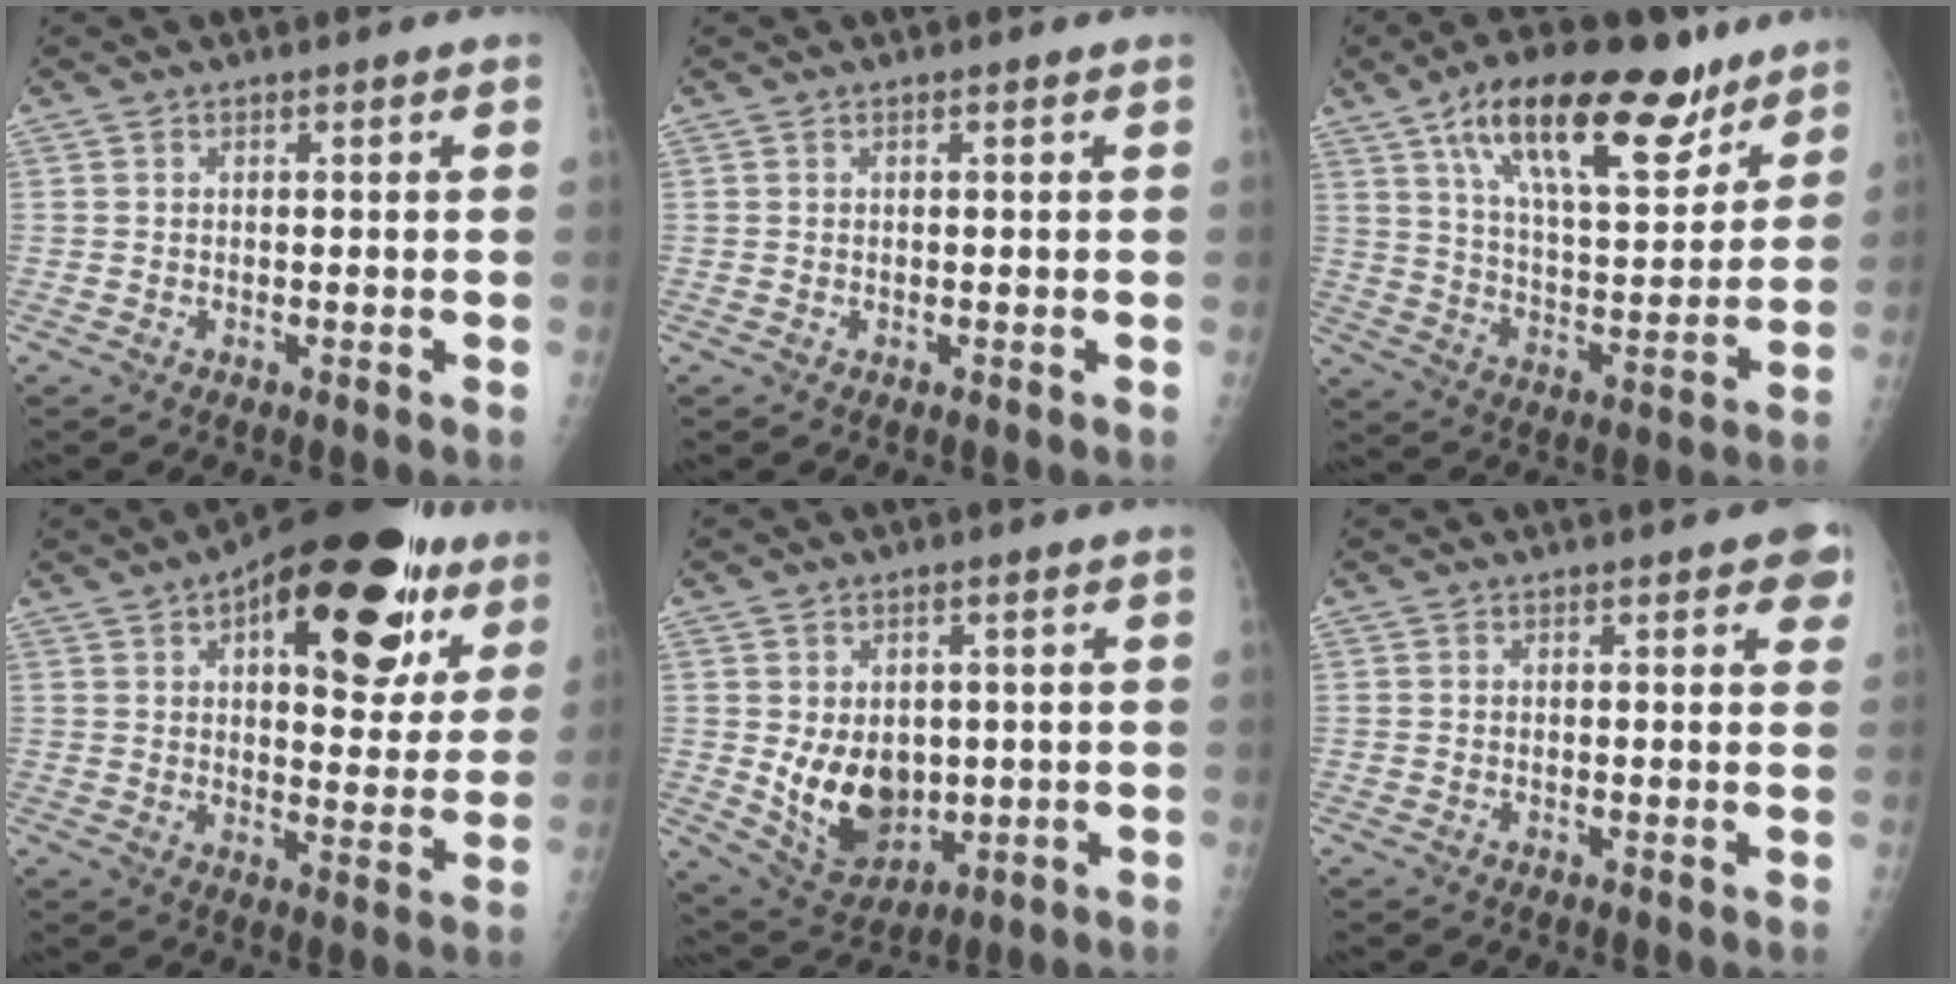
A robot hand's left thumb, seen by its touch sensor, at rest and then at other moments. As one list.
[{"total": 0.0}, {"total": 22.9, "force": [14.1, 9.1, 15.5], "torque": [-0.213, -0.049, 0.236]}, {"total": 26.0, "force": [12.5, 11.3, 19.8], "torque": [-0.238, -0.008, 0.174]}, {"total": 10.7, "force": [0.0, 7.8, 7.4], "torque": [-0.087, -0.021, 0.026]}, {"total": 4.2, "force": [2.2, 1.5, 3.2], "torque": [-0.018, -0.003, 0.019]}]